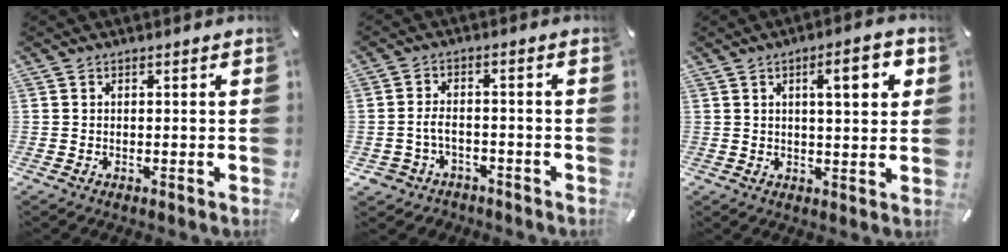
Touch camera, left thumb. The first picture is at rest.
{"total": 4.5, "force": [-1.6, 3.4, 2.5], "torque": [-0.066, 0.004, -0.036]}
{"total": 10.2, "force": [4.0, 2.8, 9.0], "torque": [-0.132, -0.010, 0.055]}